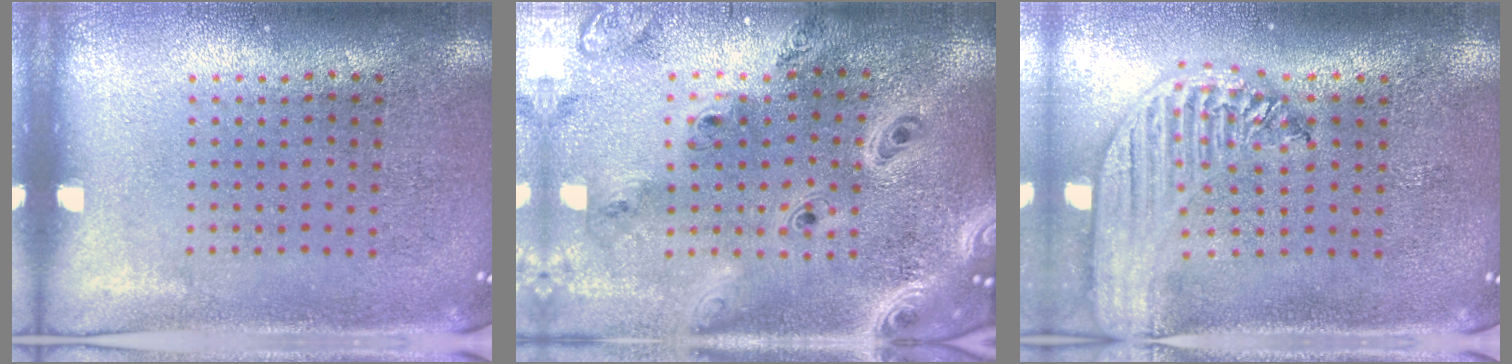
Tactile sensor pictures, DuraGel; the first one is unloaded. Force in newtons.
{"total": 3.1, "press": 2.6, "slide": 1.8}
{"total": 2.8, "press": 2.2, "slide": 1.6}